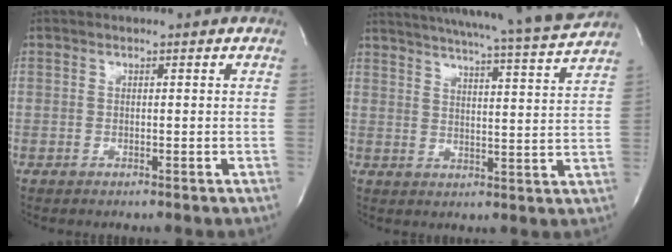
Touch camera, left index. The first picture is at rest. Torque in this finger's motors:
{"motor_torque": [0.07, -0.07, 0.37, 0.13]}